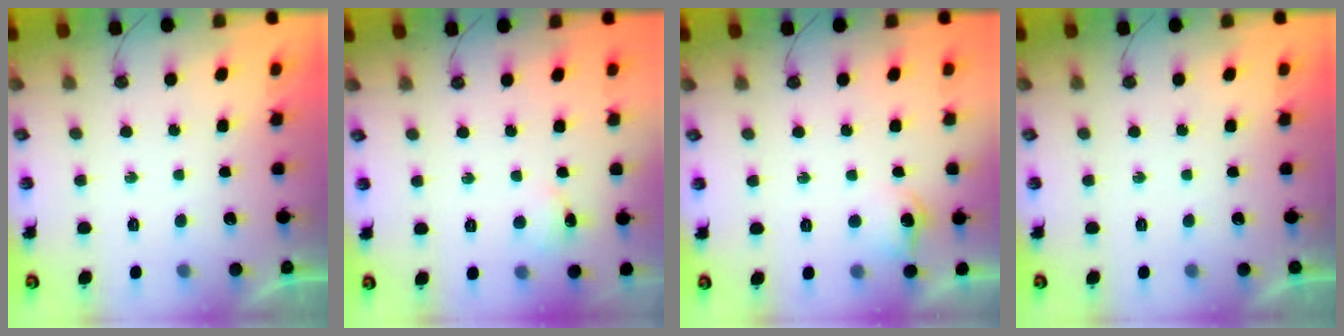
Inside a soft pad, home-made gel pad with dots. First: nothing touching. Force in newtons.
{"total": 2.9, "press": 2.8, "slide": 0.6}
{"total": 7.5, "press": 7.4, "slide": 0.7}
{"total": 0.0}